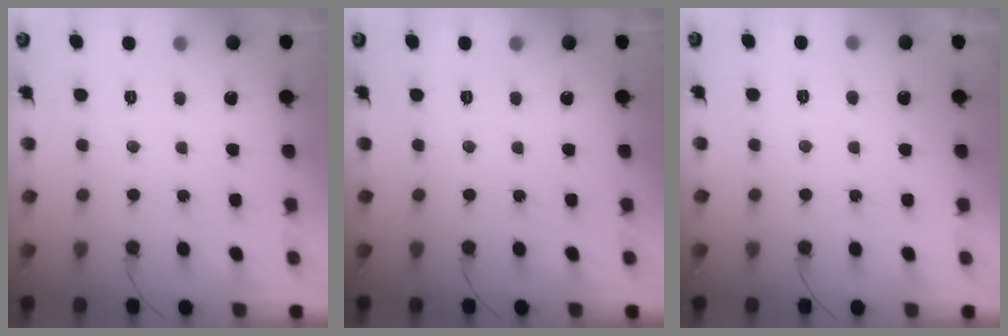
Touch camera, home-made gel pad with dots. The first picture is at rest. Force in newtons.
{"total": 0.0}
{"total": 3.4, "press": 3.4, "slide": 0.2}